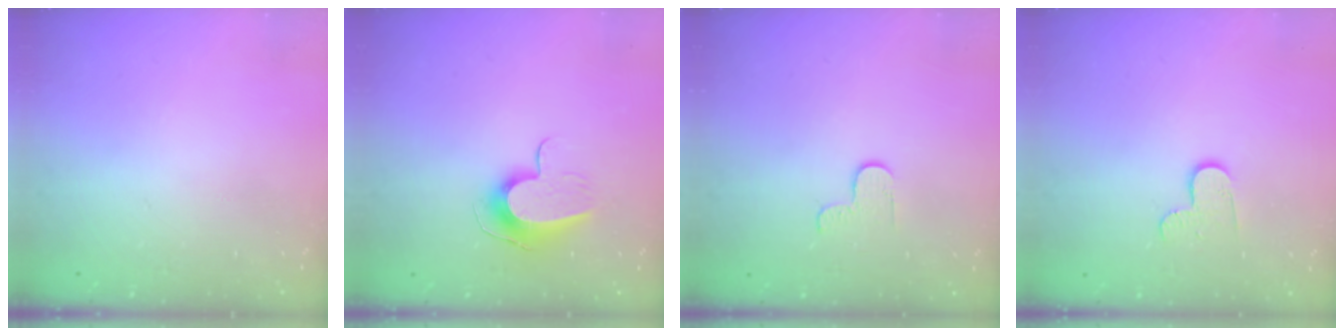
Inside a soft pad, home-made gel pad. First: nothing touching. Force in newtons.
{"total": 9.4, "press": 9.4, "slide": 0.6}
{"total": 2.7, "press": 2.6, "slide": 0.4}
{"total": 6.0, "press": 6.0, "slide": 0.6}